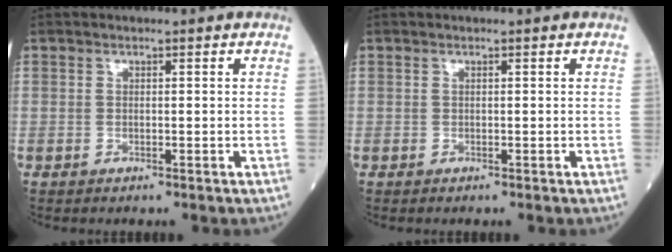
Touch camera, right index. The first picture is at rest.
{"total": 0.0}